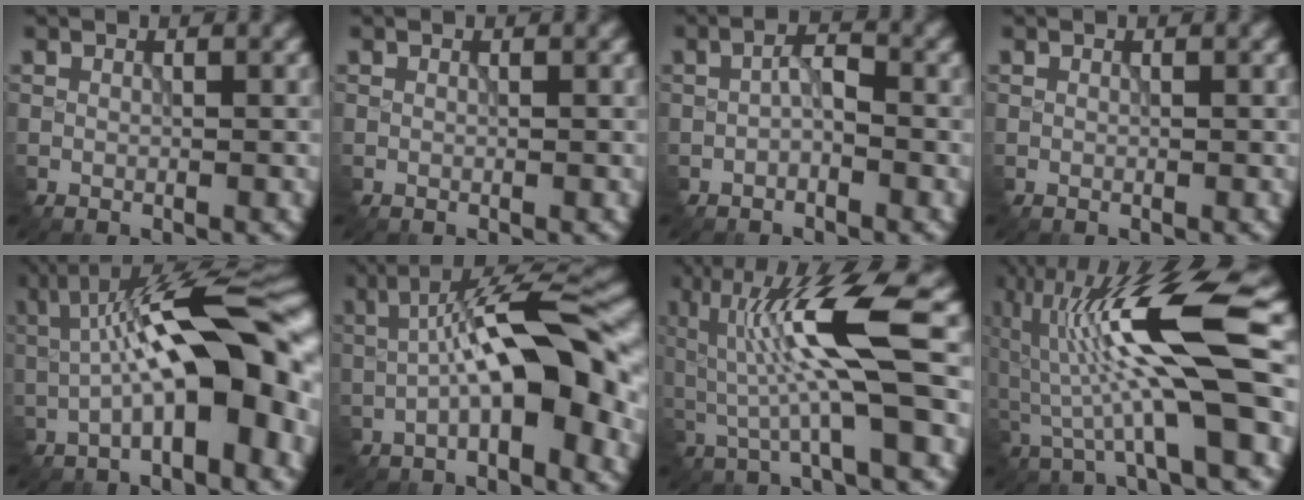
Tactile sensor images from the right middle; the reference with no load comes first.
{"total": 0.0}
{"total": 2.1, "force": [-0.6, 1.0, 1.8], "torque": [-0.034, 0.005, -0.013]}
{"total": 0.0}
{"total": 13.6, "force": [-0.2, 4.1, 13.0], "torque": [-0.183, 0.029, -0.010]}
{"total": 10.7, "force": [-0.8, 3.4, 10.1], "torque": [-0.154, 0.021, -0.020]}
{"total": 8.6, "force": [0.6, 1.2, 8.5], "torque": [-0.151, 0.001, 0.014]}
{"total": 11.0, "force": [0.6, 1.8, 10.8], "torque": [-0.200, 0.014, 0.015]}